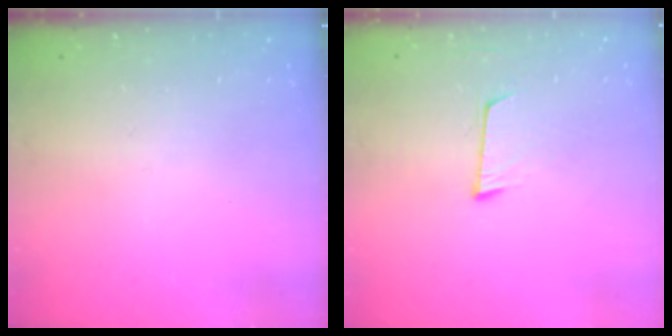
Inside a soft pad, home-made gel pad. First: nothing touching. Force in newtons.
{"total": 5.8, "press": 5.5, "slide": 1.9}